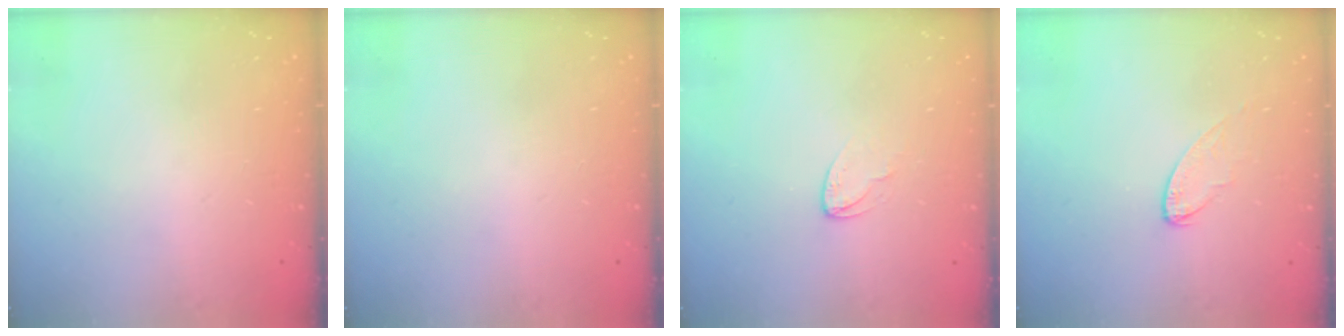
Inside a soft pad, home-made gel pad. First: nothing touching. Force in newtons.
{"total": 0.0}
{"total": 2.9, "press": 2.9, "slide": 0.2}
{"total": 5.8, "press": 5.8, "slide": 0.5}